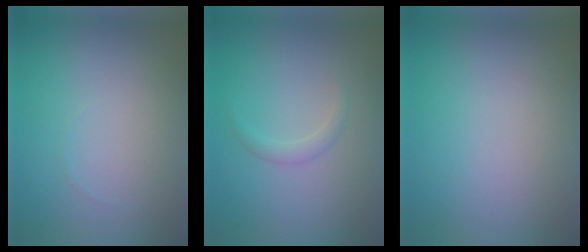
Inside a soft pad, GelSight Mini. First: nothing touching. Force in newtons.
{"total": 1.1, "press": 1.1, "slide": 0.1}
{"total": 0.0}